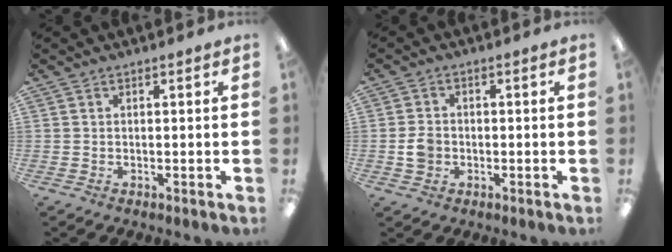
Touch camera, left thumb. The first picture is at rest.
{"total": 3.9, "force": [-0.7, 3.2, 2.1], "torque": [-0.036, 0.007, -0.012]}